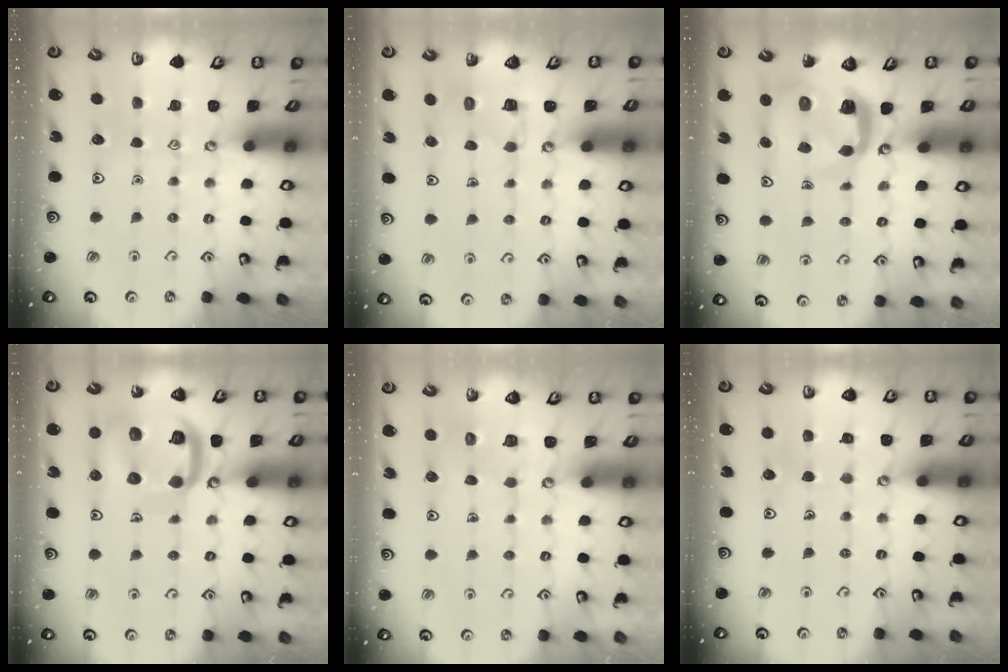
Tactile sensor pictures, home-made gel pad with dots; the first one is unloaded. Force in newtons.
{"total": 3.6, "press": 3.6, "slide": 0.1}
{"total": 5.7, "press": 5.7, "slide": 0.8}
{"total": 17.4, "press": 17.3, "slide": 1.9}
{"total": 5.8, "press": 5.8, "slide": 0.4}
{"total": 5.2, "press": 5.2, "slide": 0.3}